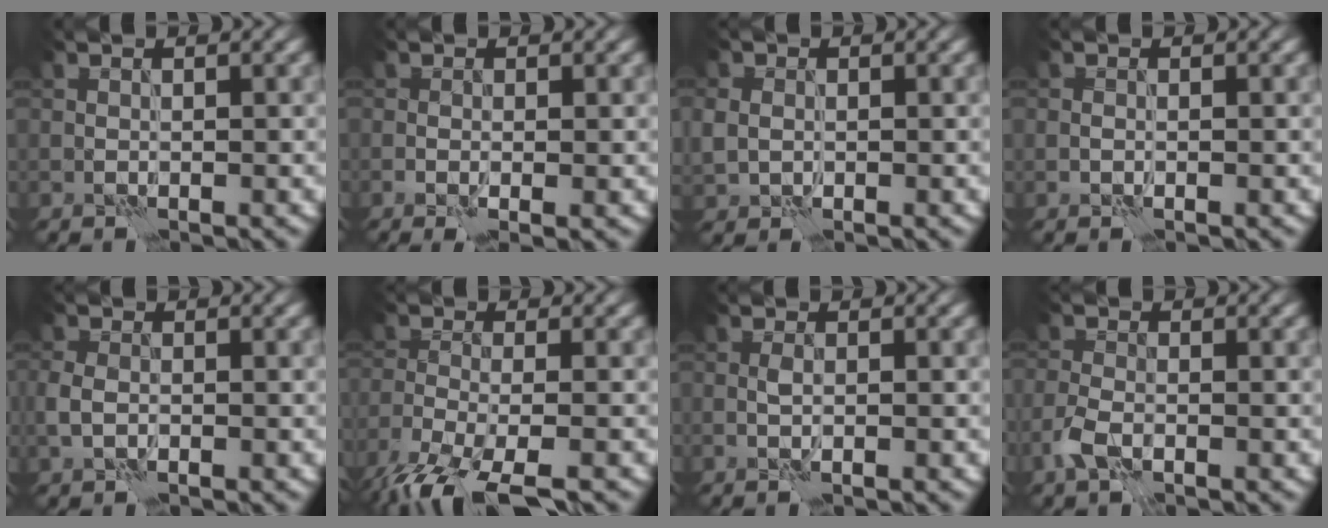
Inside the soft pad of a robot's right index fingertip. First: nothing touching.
{"total": 1.5, "force": [-0.3, 0.6, 1.4], "torque": [-0.027, -0.006, -0.006]}
{"total": 2.2, "force": [0.1, 1.9, 1.1], "torque": [-0.028, -0.001, 0.006]}
{"total": 0.5, "force": [-0.2, 0.4, 0.4], "torque": [-0.007, 0.000, -0.003]}
{"total": 1.9, "force": [-0.5, 1.3, 1.2], "torque": [-0.027, 0.002, -0.015]}
{"total": 7.8, "force": [-5.7, 2.1, 4.8], "torque": [-0.099, -0.021, -0.107]}
{"total": 0.9, "force": [-0.3, 0.2, 0.8], "torque": [-0.019, 0.001, -0.007]}
{"total": 2.4, "force": [-1.3, 1.2, 1.6], "torque": [-0.039, -0.001, -0.033]}